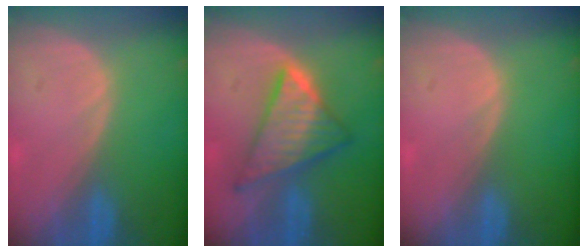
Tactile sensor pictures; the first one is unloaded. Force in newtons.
{"total": 9.0, "press": 9.0, "slide": 0.7}
{"total": 0.0}